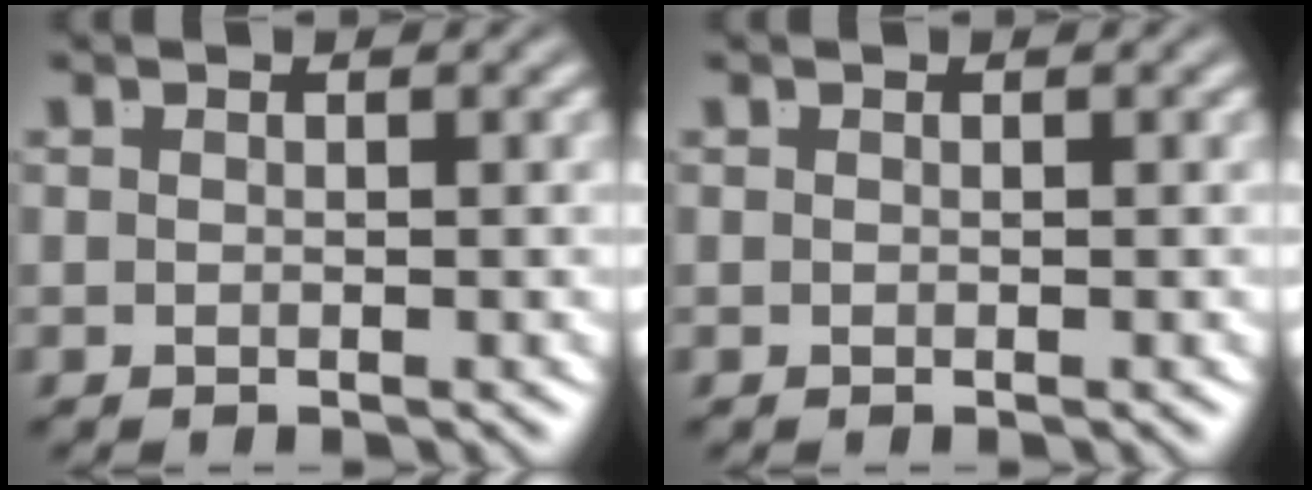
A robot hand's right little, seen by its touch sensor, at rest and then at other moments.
{"total": 0.0}